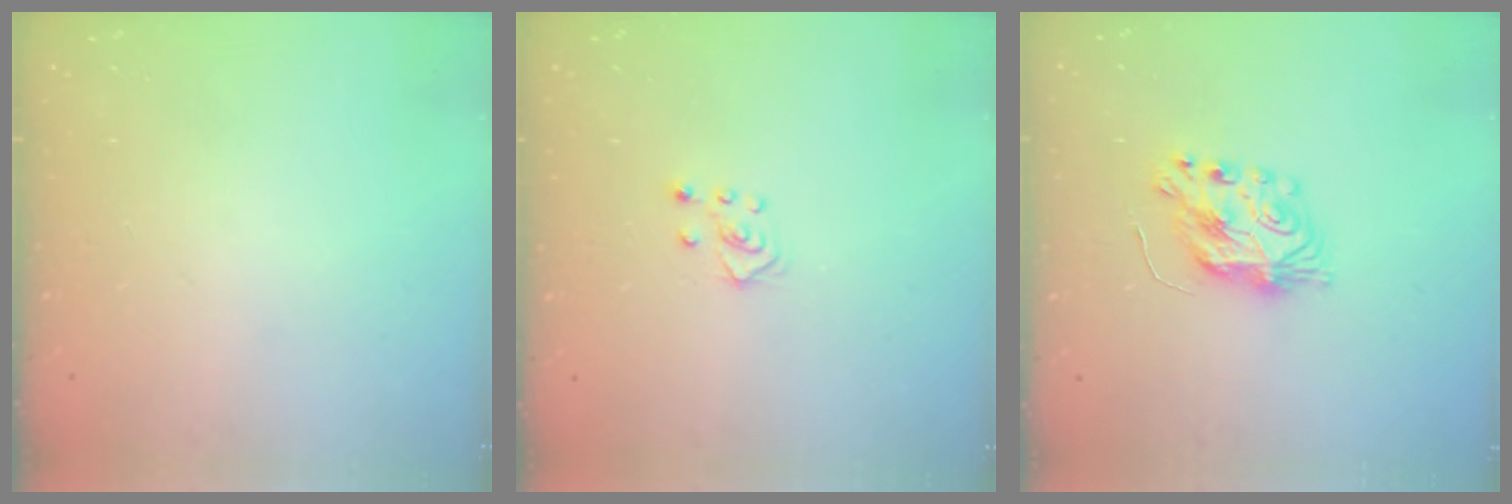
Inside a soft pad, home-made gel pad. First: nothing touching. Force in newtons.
{"total": 3.6, "press": 3.6, "slide": 0.6}
{"total": 7.9, "press": 7.9, "slide": 0.5}